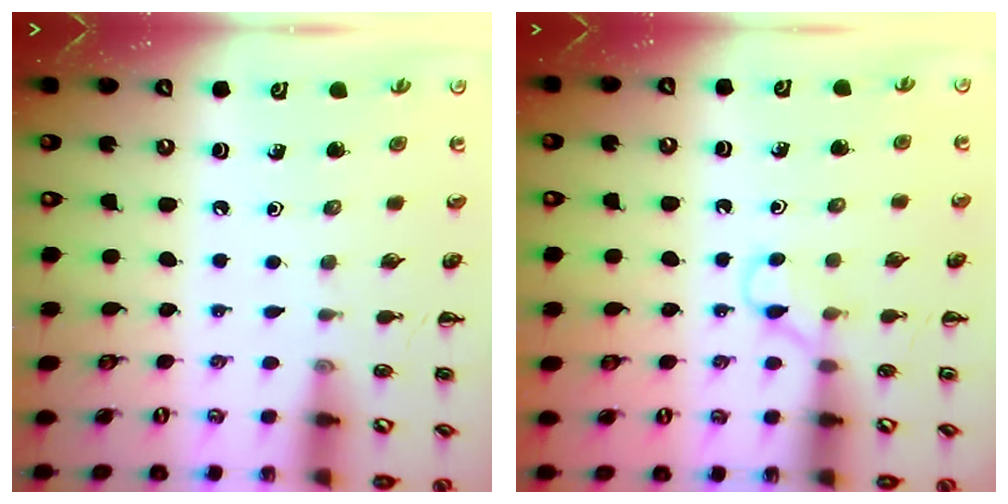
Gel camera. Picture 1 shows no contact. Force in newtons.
{"total": 2.9, "press": 2.7, "slide": 0.9}